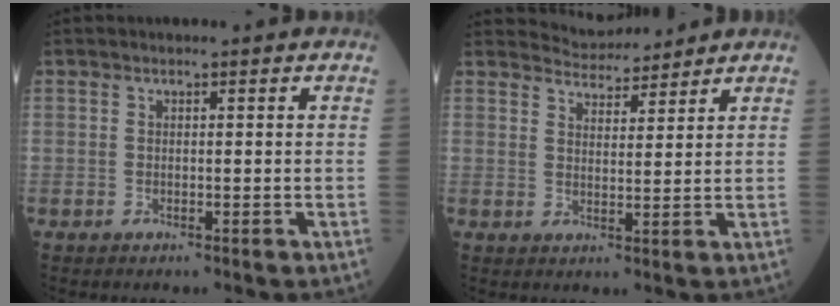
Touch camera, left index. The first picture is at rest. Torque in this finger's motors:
{"motor_torque": [0.17, -0.41, -0.14, -0.03]}